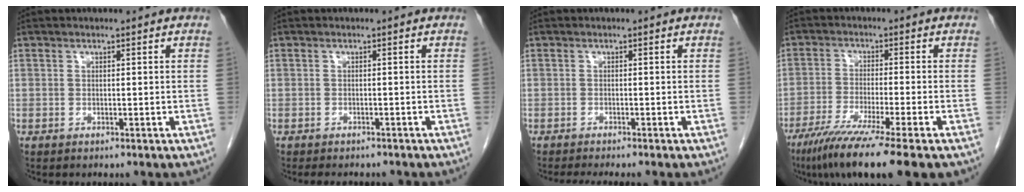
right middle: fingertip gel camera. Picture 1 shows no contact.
{"total": 4.8, "force": [-4.2, 1.6, 1.6], "torque": [-0.017, -0.002, -0.052]}
{"total": 4.1, "force": [-3.6, 0.1, 2.1], "torque": [-0.022, -0.006, -0.052]}
{"total": 12.4, "force": [-8.7, -0.7, 8.8], "torque": [-0.149, -0.038, -0.138]}